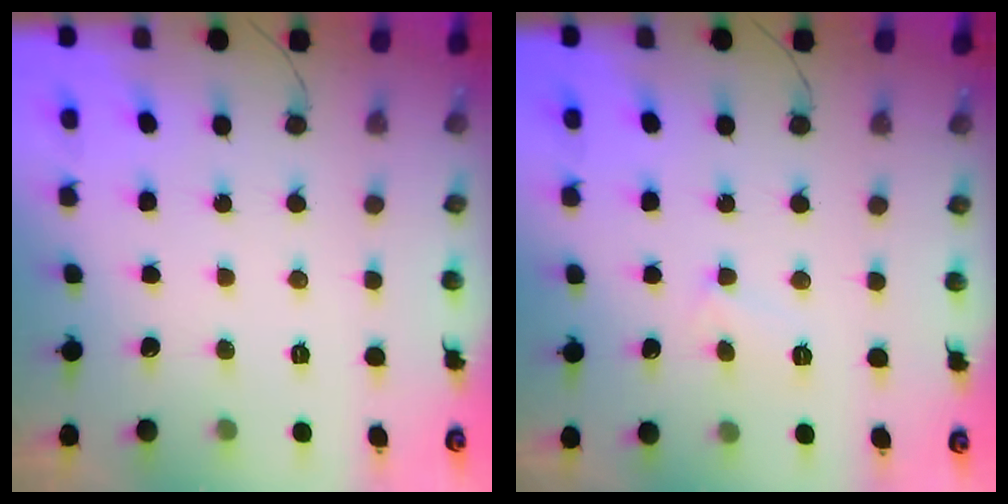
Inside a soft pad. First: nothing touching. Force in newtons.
{"total": 2.8, "press": 2.8, "slide": 0.2}